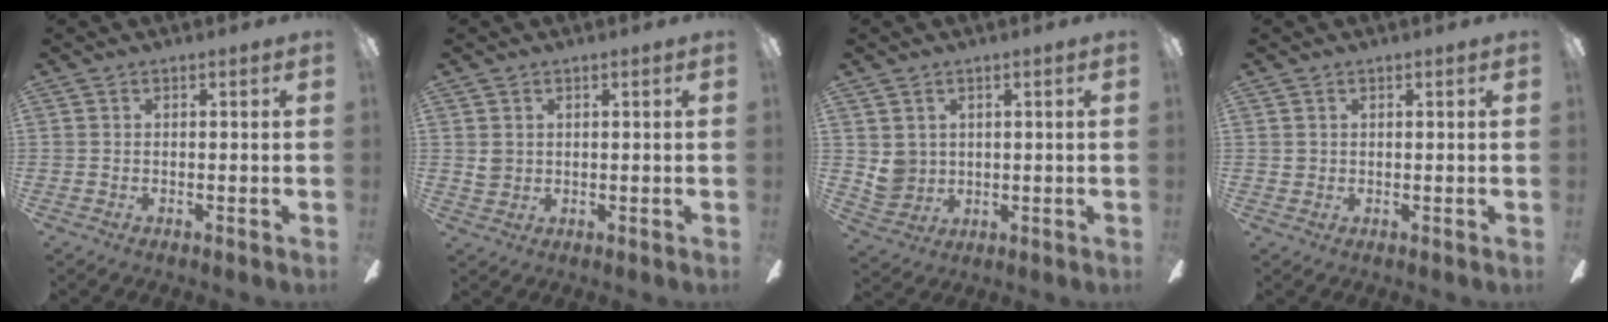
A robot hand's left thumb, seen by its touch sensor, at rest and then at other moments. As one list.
[{"total": 3.3, "force": [1.2, 3.0, 1.0], "torque": [-0.015, 0.001, 0.023]}, {"total": 5.4, "force": [2.2, 4.9, 1.0], "torque": [-0.028, -0.001, 0.048]}, {"total": 1.3, "force": [0.7, 1.1, 0.1], "torque": [-0.002, 0.003, 0.013]}]